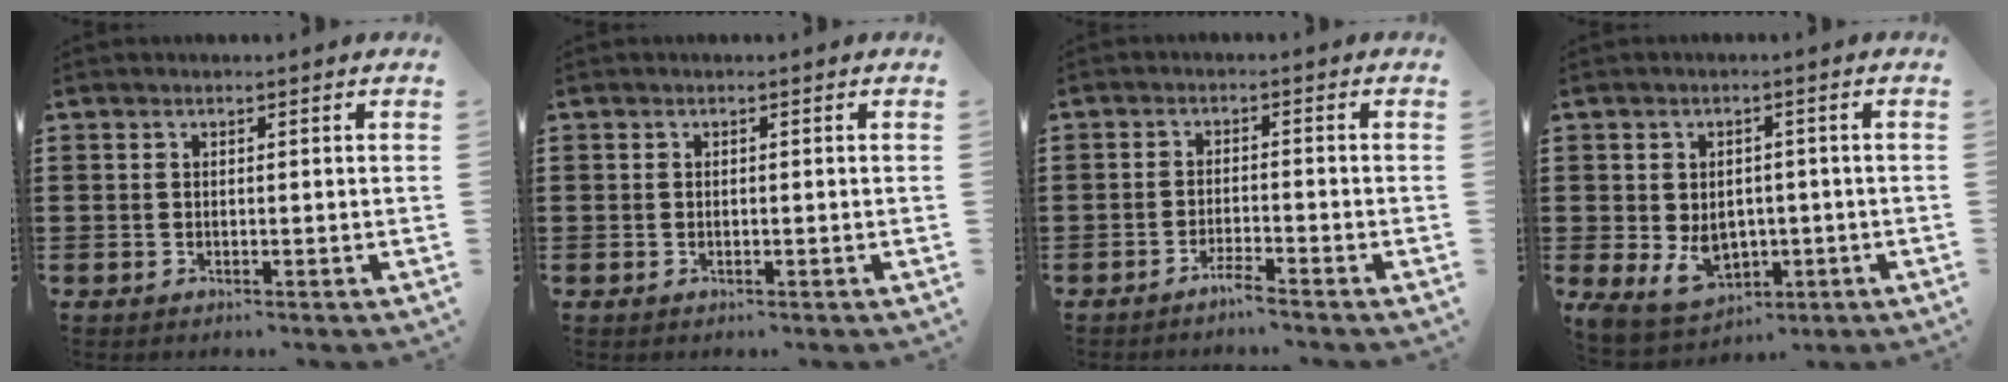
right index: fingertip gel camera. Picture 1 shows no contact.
{"total": 0.0}
{"total": 2.1, "force": [-2.0, -0.1, 0.8], "torque": [-0.015, 0.000, -0.037]}
{"total": 5.2, "force": [-0.7, 4.1, 3.0], "torque": [-0.058, -0.003, -0.015]}